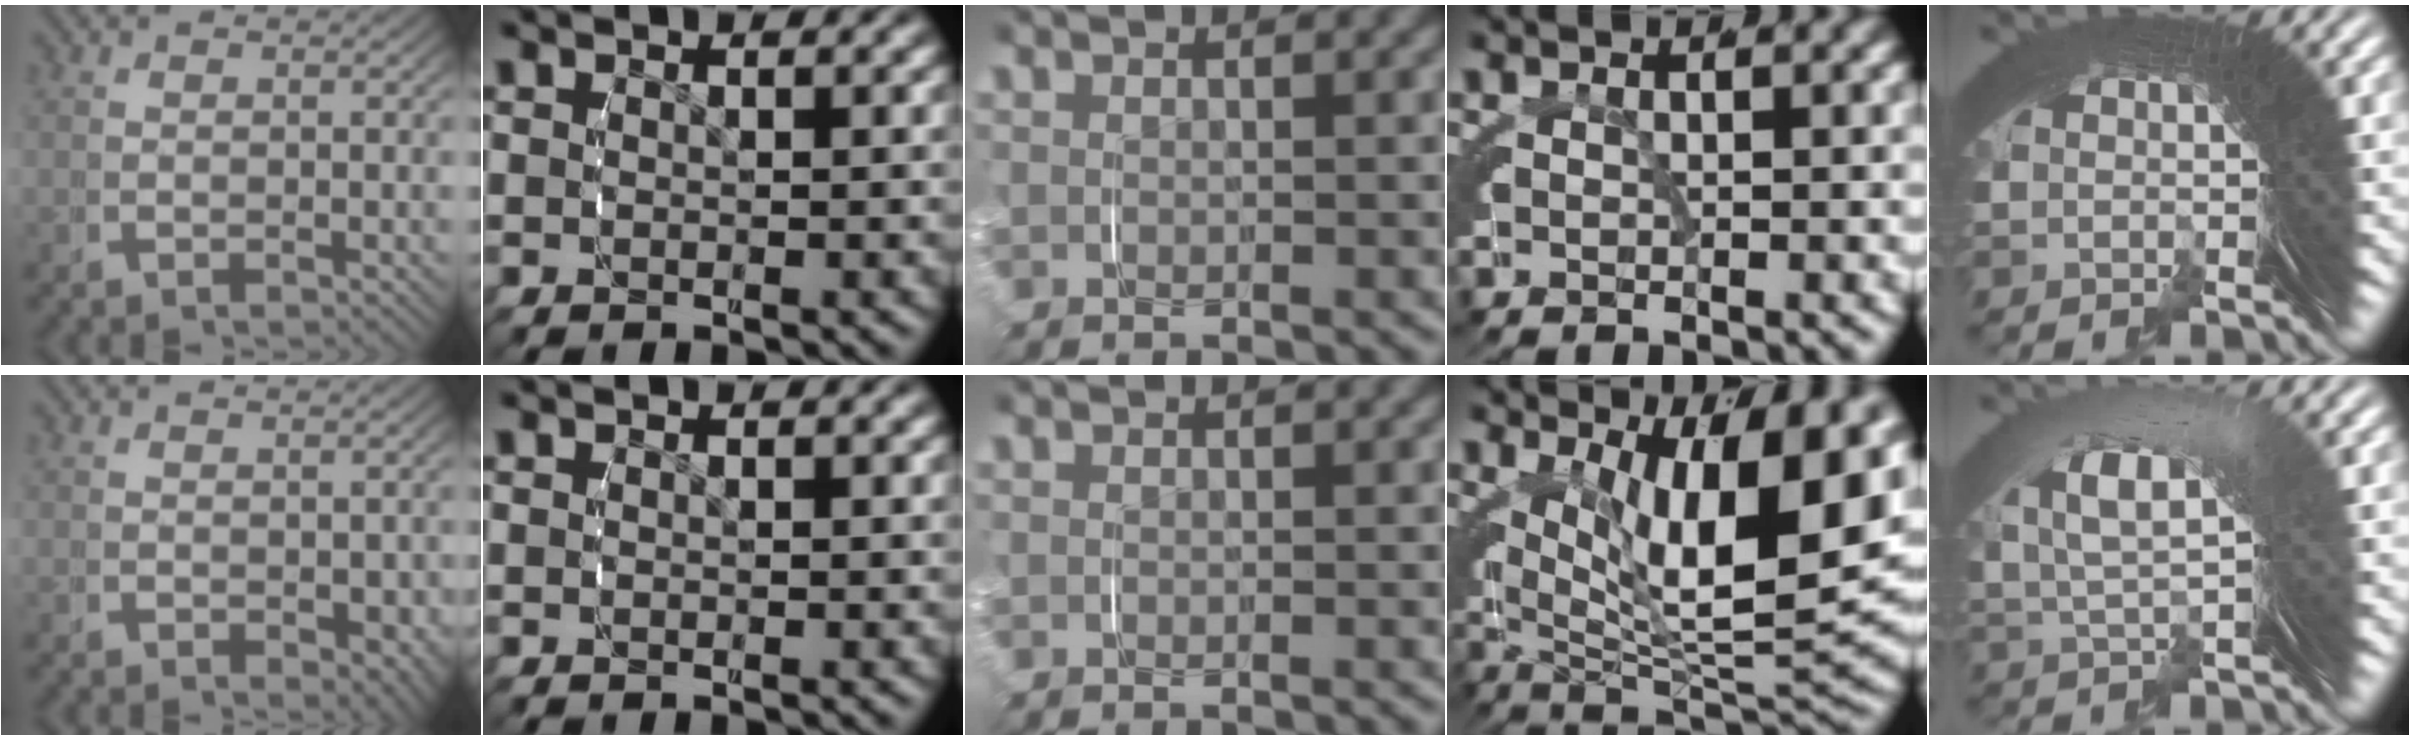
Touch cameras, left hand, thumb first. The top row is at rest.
{"thumb": {"total": 2.1, "force": [0.0, 1.3, 1.6], "torque": [-0.020, -0.017, 0.007]}, "ring": {"total": 14.0, "force": [2.2, 6.3, 12.3], "torque": [-0.169, -0.009, 0.046]}, "little": {"total": 3.4, "force": [1.2, 0.5, 3.2], "torque": [-0.053, 0.016, 0.016]}}